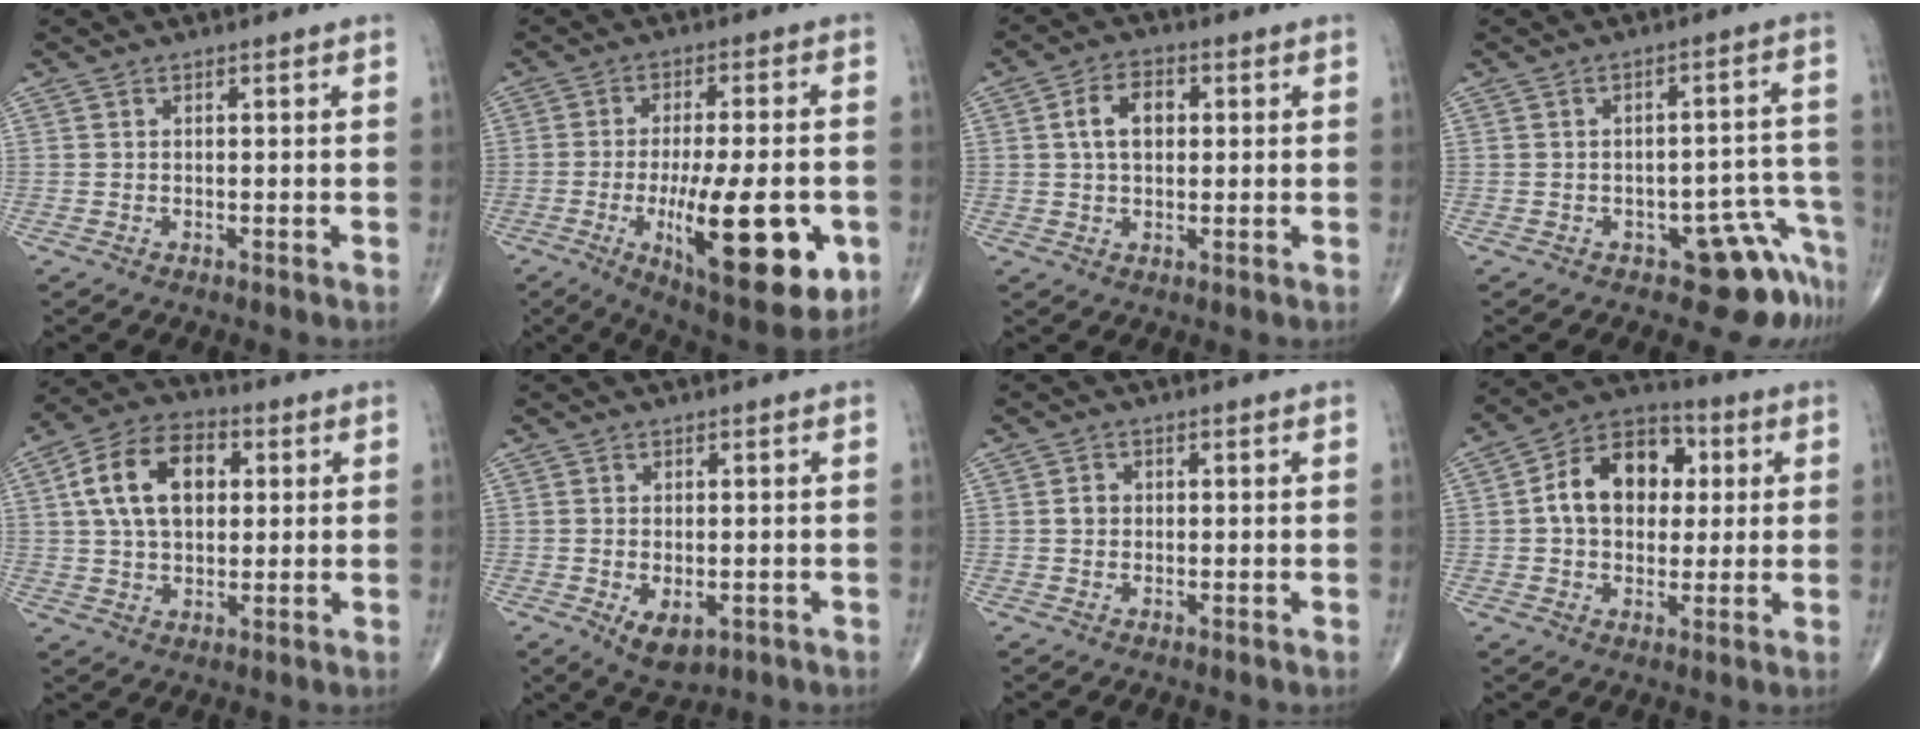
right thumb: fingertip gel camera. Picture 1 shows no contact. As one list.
[{"total": 21.1, "force": [-5.9, 6.7, 19.2], "torque": [-0.274, -0.010, -0.071]}, {"total": 6.6, "force": [1.2, 4.3, 4.8], "torque": [-0.076, 0.011, 0.017]}, {"total": 8.4, "force": [-5.8, 3.9, 4.7], "torque": [-0.010, 0.067, -0.073]}, {"total": 14.1, "force": [3.1, 9.0, 10.4], "torque": [-0.169, 0.015, 0.048]}, {"total": 5.6, "force": [-1.7, 3.2, 4.3], "torque": [-0.064, -0.005, -0.016]}, {"total": 1.9, "force": [0.1, 1.7, 0.9], "torque": [-0.008, 0.006, -0.001]}, {"total": 14.2, "force": [2.1, 10.2, 9.6], "torque": [-0.120, 0.018, 0.024]}]